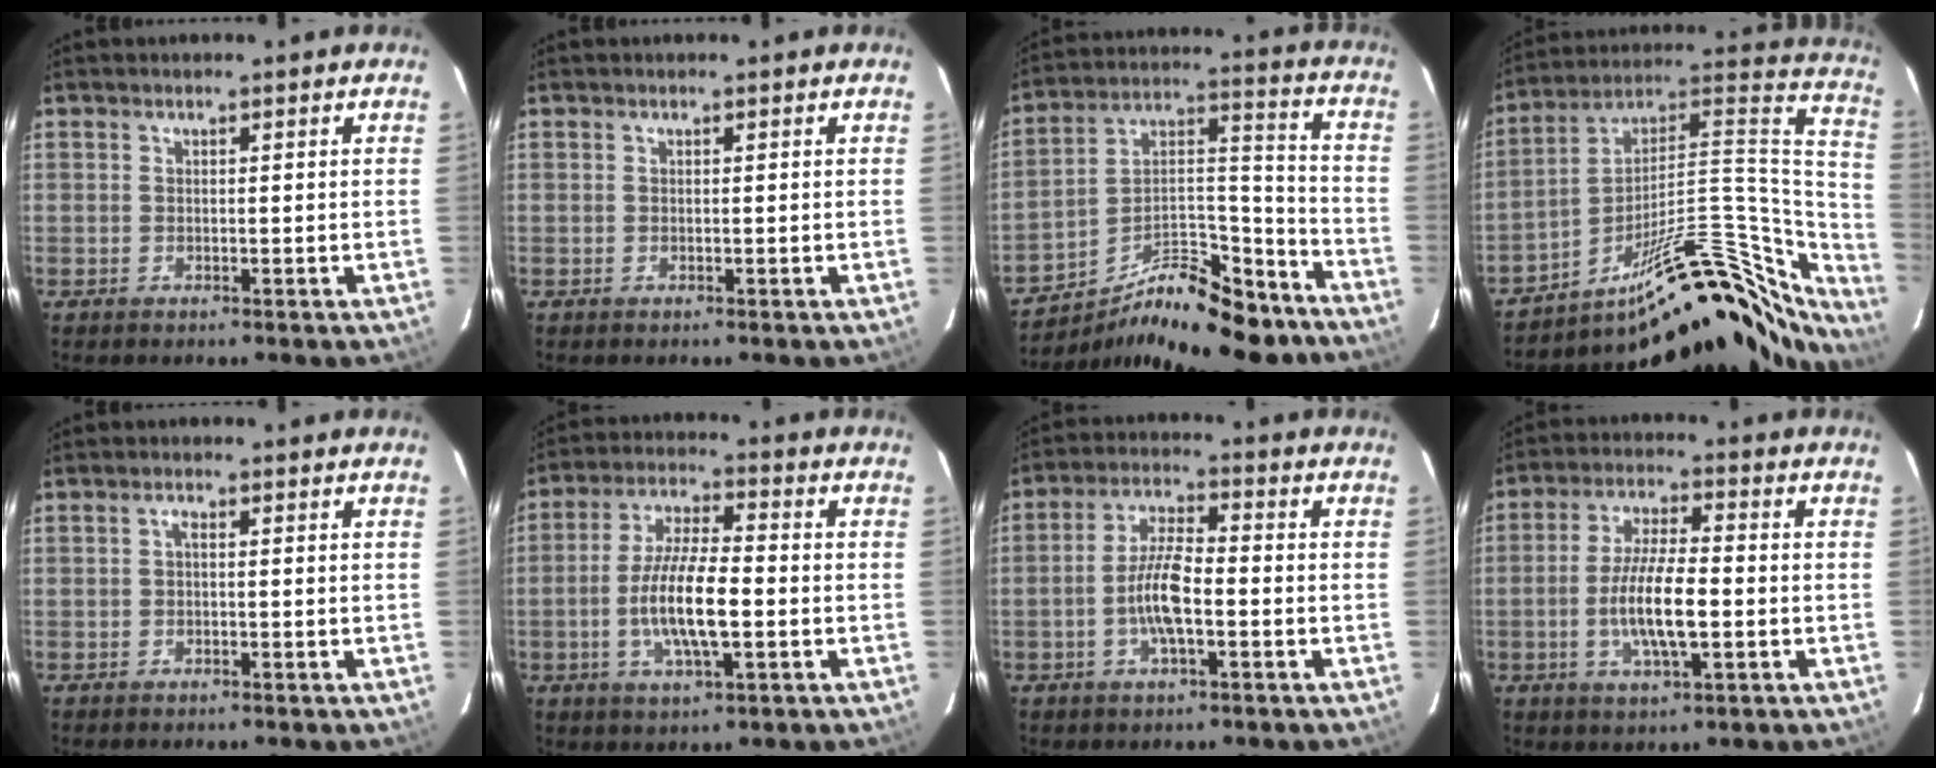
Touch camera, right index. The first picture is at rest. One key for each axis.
{"total": 0.0}
{"total": 21.2, "fx": -16.1, "fy": 7.1, "fz": 11.7, "tx": -0.192, "ty": 0.023, "tz": -0.243}
{"total": 31.8, "fx": -21.8, "fy": 10.8, "fz": 20.6, "tx": -0.255, "ty": 0.038, "tz": -0.310}
{"total": 0.7, "fx": 0.0, "fy": 0.3, "fz": 0.7, "tx": -0.013, "ty": 0.005, "tz": -0.002}
{"total": 11.2, "fx": -2.4, "fy": 2.9, "fz": 10.6, "tx": -0.209, "ty": 0.000, "tz": -0.045}
{"total": 7.9, "fx": -2.3, "fy": 2.2, "fz": 7.3, "tx": -0.147, "ty": 0.008, "tz": -0.044}
{"total": 10.0, "fx": -2.1, "fy": 2.5, "fz": 9.4, "tx": -0.185, "ty": -0.001, "tz": -0.039}